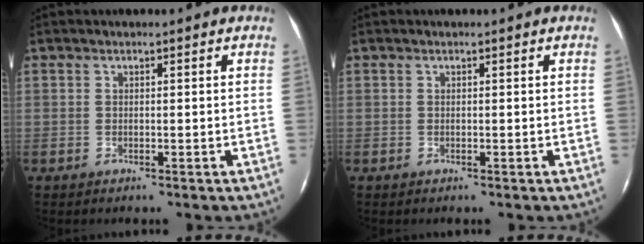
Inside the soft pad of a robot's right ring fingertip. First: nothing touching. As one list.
[{"total": 0.0}]